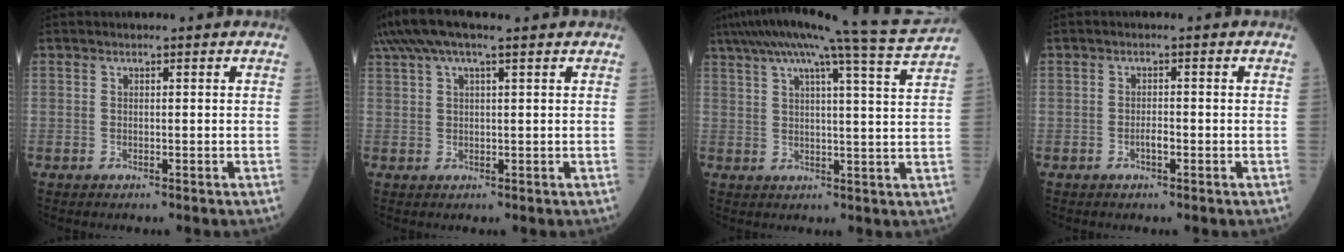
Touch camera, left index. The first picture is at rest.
{"total": 9.0, "force": [6.5, 1.2, 6.1], "torque": [-0.121, 0.057, 0.112]}
{"total": 15.2, "force": [12.9, -2.7, 7.7], "torque": [-0.132, -0.021, 0.164]}
{"total": 1.4, "force": [-0.6, 0.3, 1.2], "torque": [-0.022, 0.002, -0.011]}